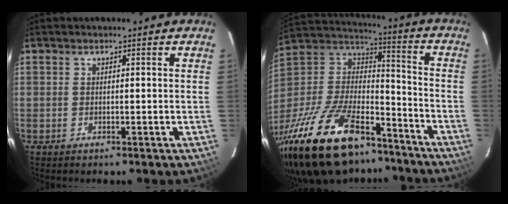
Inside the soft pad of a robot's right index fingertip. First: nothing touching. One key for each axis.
{"total": 34.1, "fx": -23.7, "fy": 14.7, "fz": 19.6, "tx": -0.403, "ty": -0.015, "tz": -0.375}